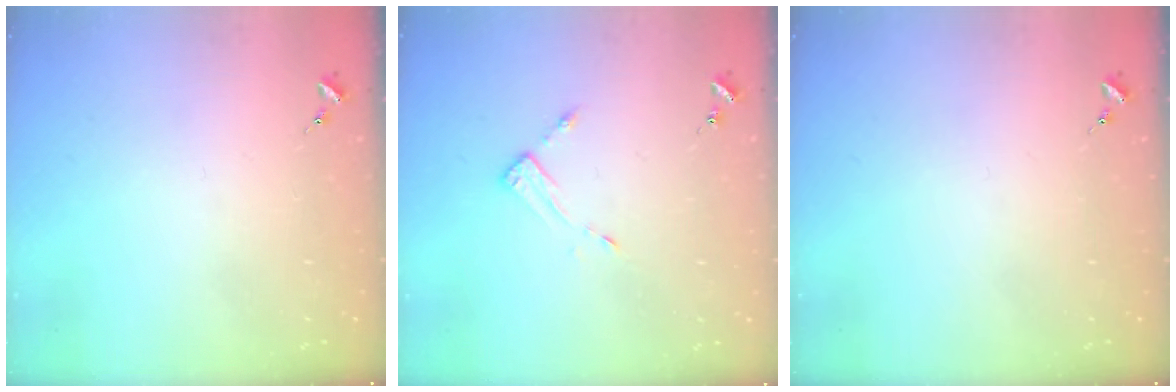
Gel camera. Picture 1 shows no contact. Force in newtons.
{"total": 3.1, "press": 3.1, "slide": 0.3}
{"total": 0.0}